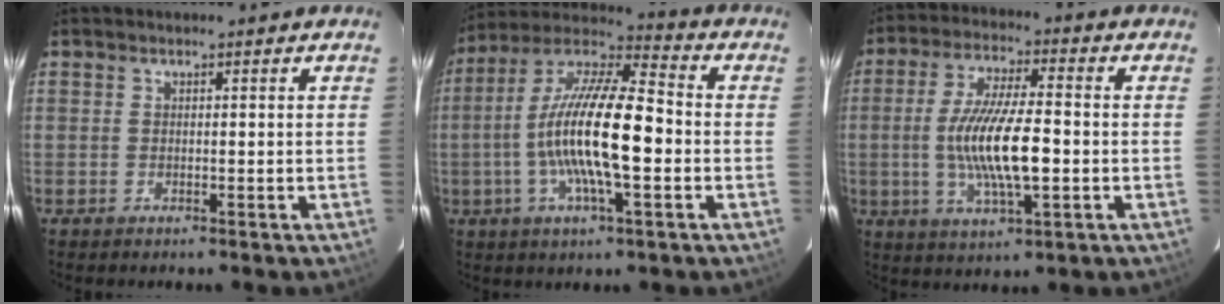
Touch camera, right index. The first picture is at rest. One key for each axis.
{"total": 17.9, "fx": -2.5, "fy": 4.2, "fz": 17.2, "tx": -0.319, "ty": 0.003, "tz": -0.057}
{"total": 13.1, "fx": -1.8, "fy": 3.2, "fz": 12.6, "tx": -0.244, "ty": -0.006, "tz": -0.031}